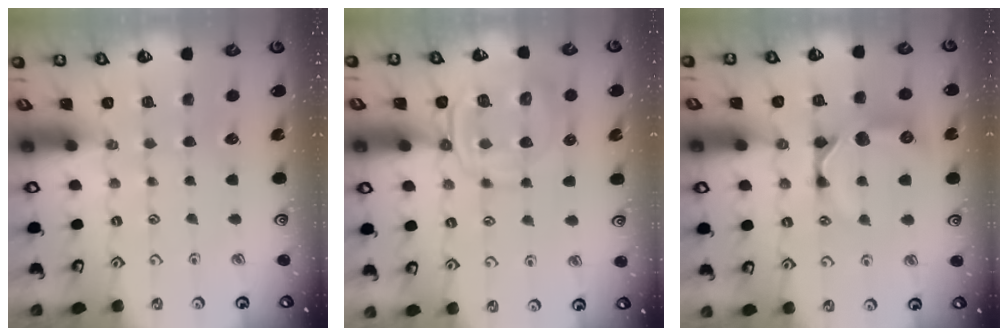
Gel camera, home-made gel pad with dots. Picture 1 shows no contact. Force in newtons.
{"total": 11.0, "press": 10.9, "slide": 1.3}
{"total": 11.3, "press": 11.3, "slide": 0.6}